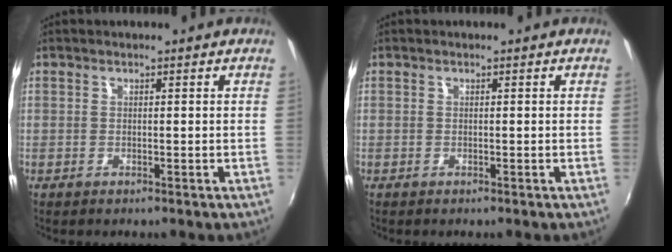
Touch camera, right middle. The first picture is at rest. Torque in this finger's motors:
{"motor_torque": [-0.26, 0.09, -0.04, -0.01]}